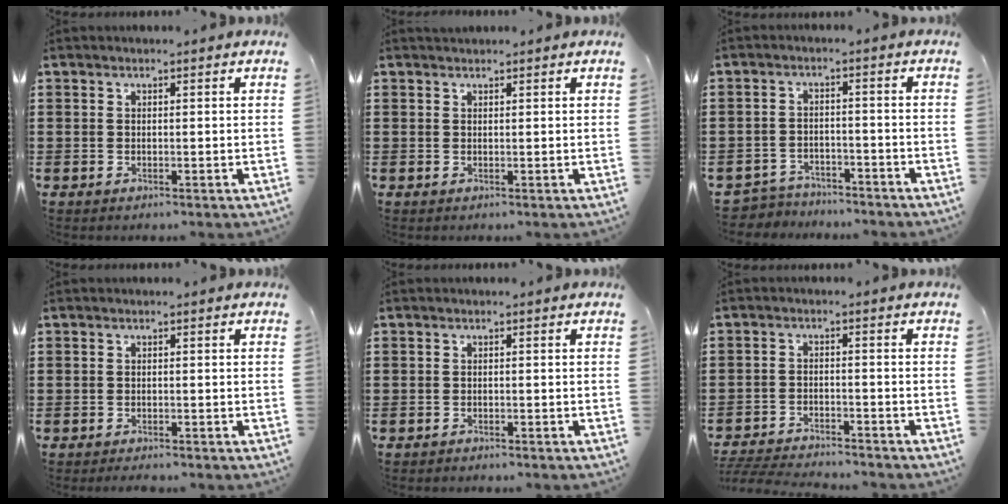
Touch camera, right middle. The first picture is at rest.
{"total": 0.7, "force": [0.7, 0.1, 0.0], "torque": [-0.002, -0.002, 0.014]}
{"total": 3.7, "force": [-3.6, 0.6, -0.3], "torque": [-0.004, 0.002, -0.078]}
{"total": 0.8, "force": [-0.7, 0.1, 0.2], "torque": [-0.006, -0.003, -0.014]}
{"total": 0.8, "force": [-0.8, 0.1, 0.0], "torque": [-0.001, 0.001, -0.017]}
{"total": 4.0, "force": [-4.0, 0.1, 0.5], "torque": [-0.017, -0.001, -0.086]}